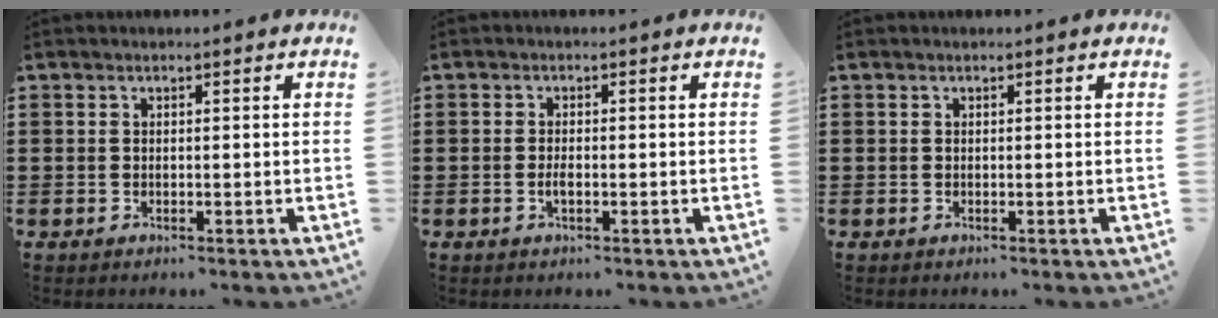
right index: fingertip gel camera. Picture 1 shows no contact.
{"total": 1.5, "force": [-0.4, 0.5, 1.4], "torque": [-0.026, -0.002, -0.007]}
{"total": 0.0}